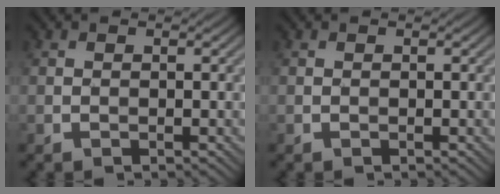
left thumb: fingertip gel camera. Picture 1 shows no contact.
{"total": 0.0}